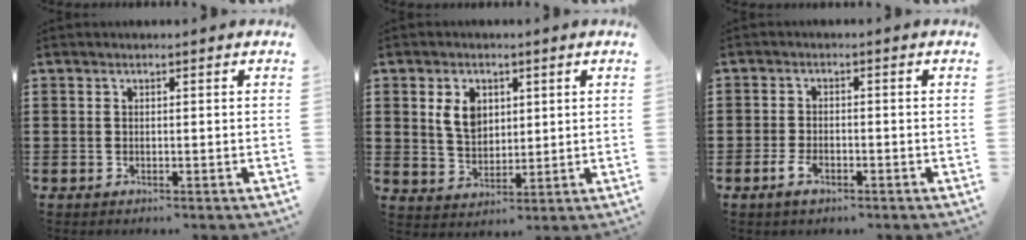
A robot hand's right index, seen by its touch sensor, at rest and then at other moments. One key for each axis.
{"total": 5.4, "fx": 1.8, "fy": 3.8, "fz": 3.4, "tx": -0.080, "ty": 0.013, "tz": 0.031}
{"total": 2.8, "fx": -1.4, "fy": 1.2, "fz": 2.1, "tx": -0.046, "ty": -0.005, "tz": -0.026}